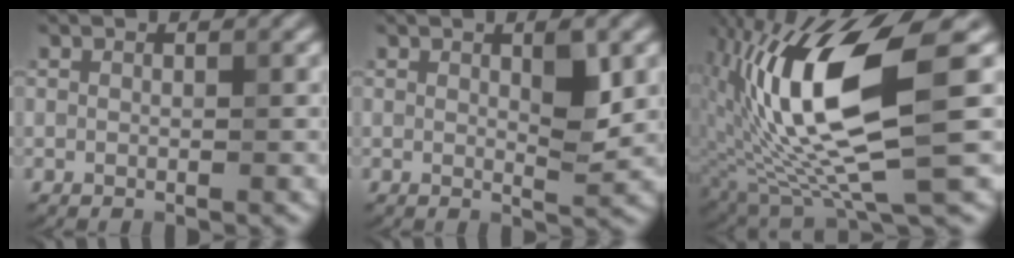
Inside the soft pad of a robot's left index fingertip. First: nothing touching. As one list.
[{"total": 2.5, "force": [0.8, 0.5, 2.3], "torque": [-0.034, -0.005, 0.013]}, {"total": 13.8, "force": [1.3, 4.0, 13.2], "torque": [-0.261, -0.005, 0.023]}]